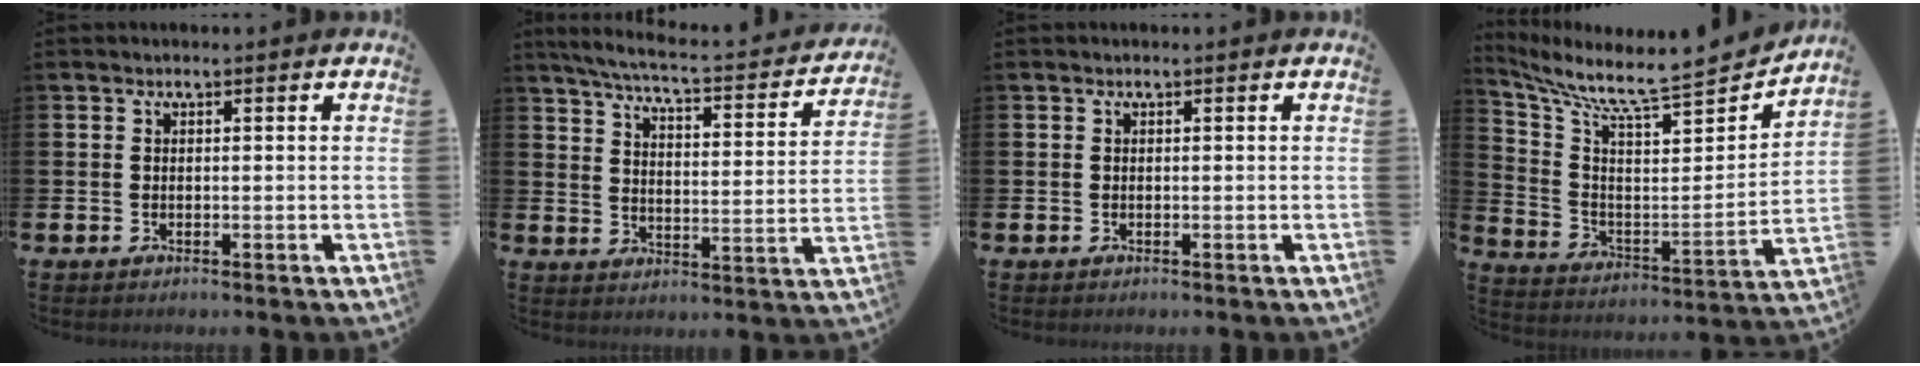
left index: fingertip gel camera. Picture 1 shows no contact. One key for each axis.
{"total": 5.3, "fx": 4.8, "fy": 0.4, "fz": 2.2, "tx": -0.062, "ty": -0.042, "tz": 0.072}
{"total": 0.0}
{"total": 8.9, "fx": 8.2, "fy": 0.9, "fz": 3.4, "tx": -0.086, "ty": -0.085, "tz": 0.126}